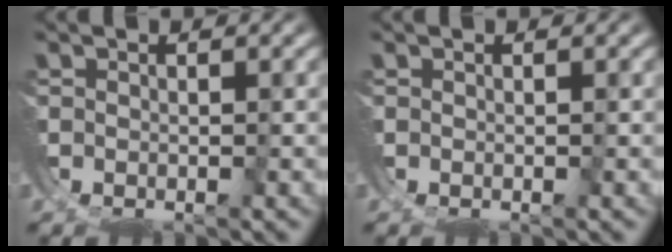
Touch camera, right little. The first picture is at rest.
{"total": 0.0}